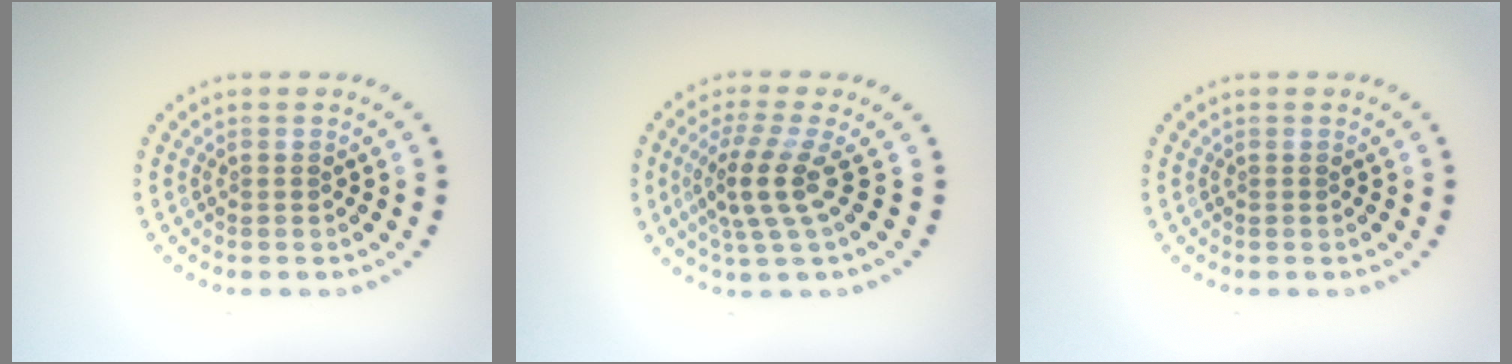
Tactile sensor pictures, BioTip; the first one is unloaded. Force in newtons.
{"total": 3.6, "press": 2.6, "slide": 2.5}
{"total": 0.0}